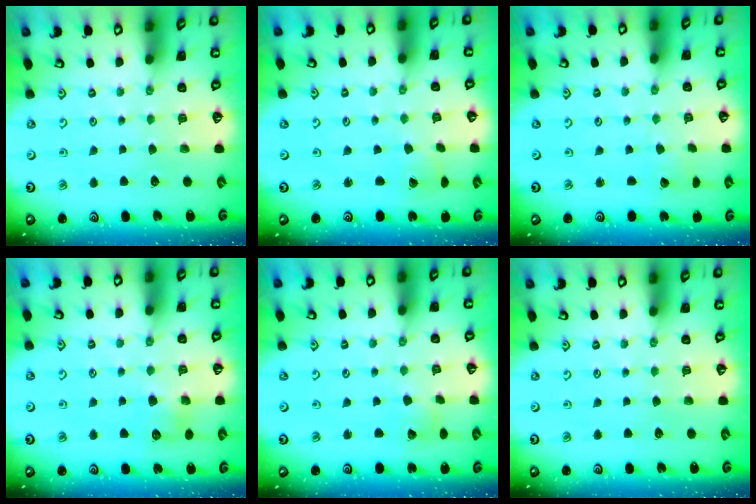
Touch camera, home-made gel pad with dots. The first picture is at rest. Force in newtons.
{"total": 2.1, "press": 2.1, "slide": 0.1}
{"total": 1.6, "press": 1.6, "slide": 0.0}
{"total": 7.1, "press": 7.0, "slide": 0.6}
{"total": 3.0, "press": 3.0, "slide": 0.2}
{"total": 0.0}